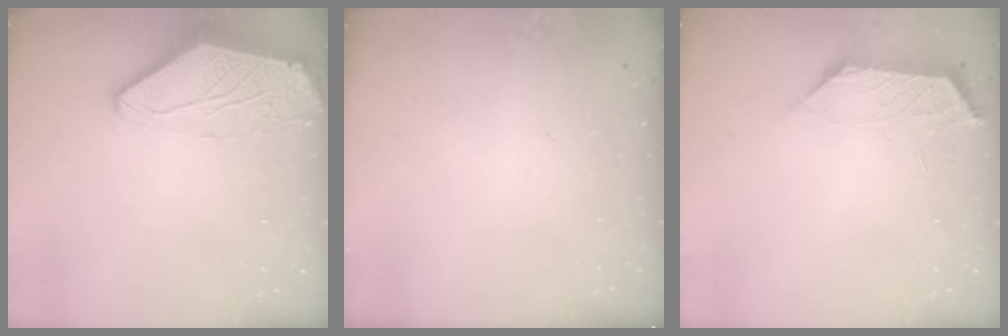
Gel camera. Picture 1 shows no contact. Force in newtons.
{"total": 0.0}
{"total": 1.2, "press": 1.2, "slide": 0.4}